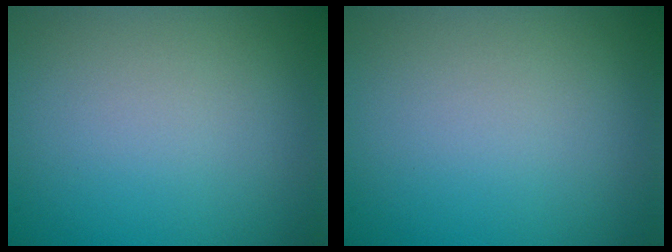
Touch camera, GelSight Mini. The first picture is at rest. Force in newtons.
{"total": 0.0}